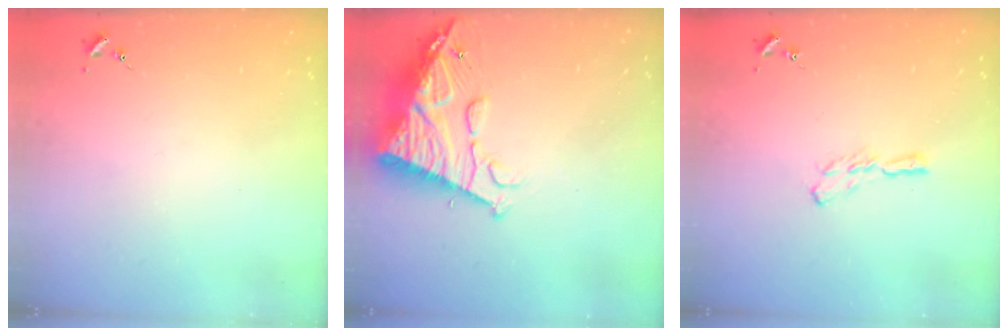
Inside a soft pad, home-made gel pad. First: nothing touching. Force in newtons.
{"total": 14.9, "press": 14.8, "slide": 1.5}
{"total": 5.8, "press": 5.8, "slide": 0.5}